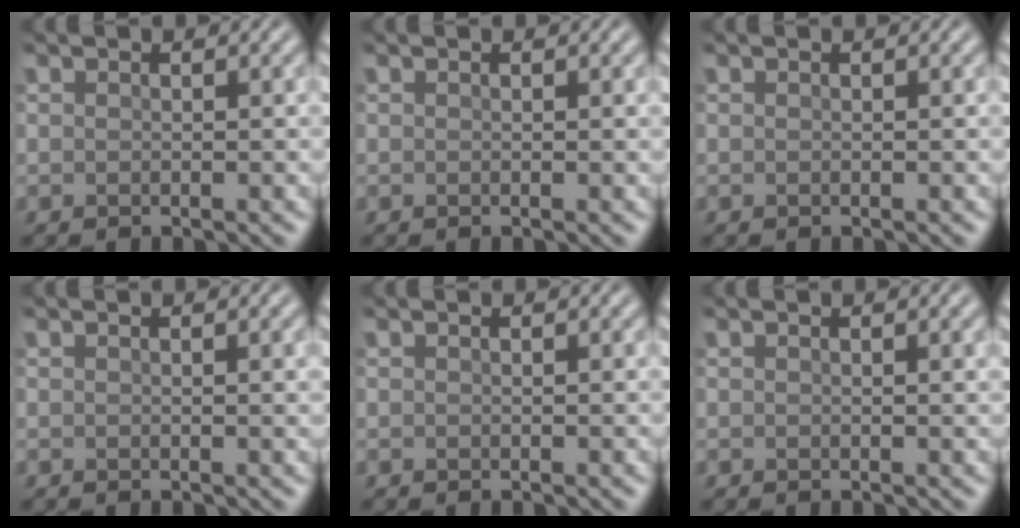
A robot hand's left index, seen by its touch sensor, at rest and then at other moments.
{"total": 0.0}
{"total": 0.0}
{"total": 1.0, "force": [0.2, 0.2, 1.0], "torque": [-0.009, 0.004, 0.001]}
{"total": 0.0}
{"total": 0.9, "force": [0.4, 0.2, 0.8], "torque": [-0.008, 0.005, 0.005]}